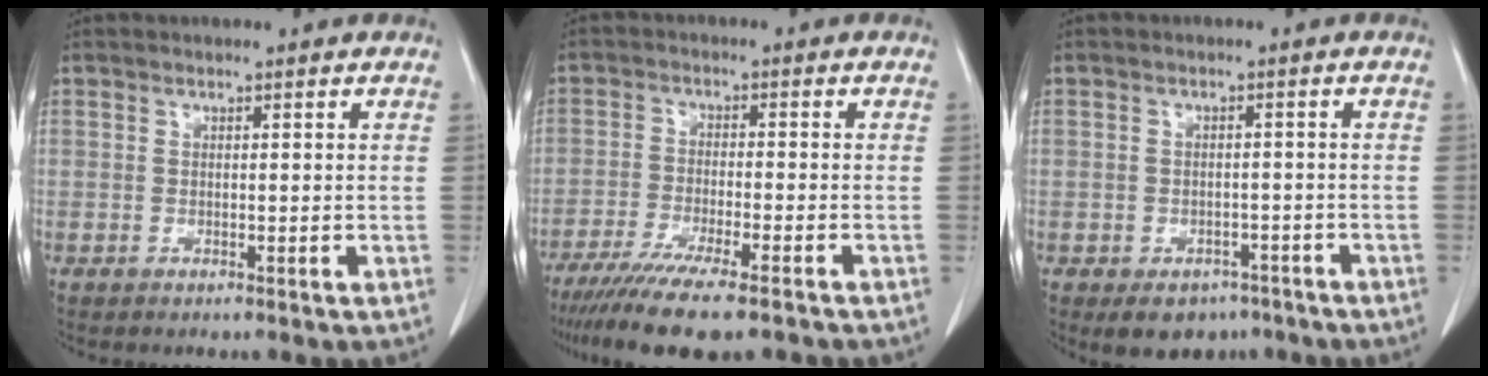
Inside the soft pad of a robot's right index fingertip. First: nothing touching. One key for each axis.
{"total": 13.0, "fx": -10.2, "fy": 1.3, "fz": 7.9, "tx": -0.129, "ty": -0.032, "tz": -0.162}
{"total": 5.7, "fx": -3.9, "fy": 3.9, "fz": 1.8, "tx": -0.014, "ty": 0.009, "tz": -0.046}